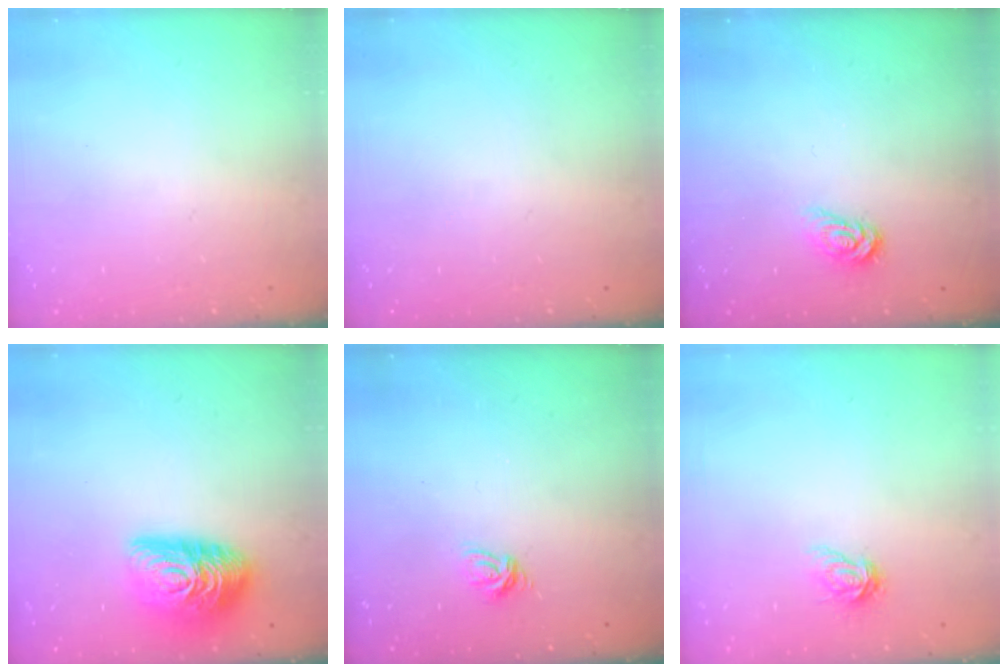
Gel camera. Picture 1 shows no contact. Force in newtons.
{"total": 0.0}
{"total": 3.4, "press": 3.4, "slide": 0.3}
{"total": 16.0, "press": 16.0, "slide": 0.9}
{"total": 5.6, "press": 5.6, "slide": 0.4}
{"total": 4.9, "press": 4.9, "slide": 0.1}